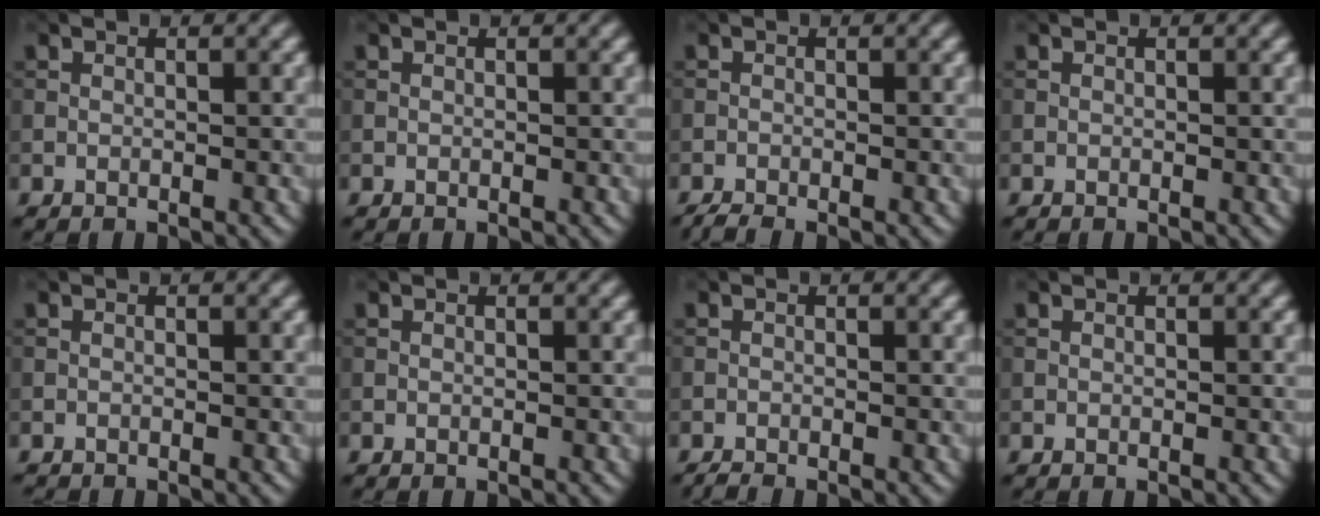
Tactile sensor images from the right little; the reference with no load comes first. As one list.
[{"total": 0.0}, {"total": 1.3, "force": [-1.2, 0.1, 0.5], "torque": [-0.009, -0.005, -0.028]}, {"total": 0.0}, {"total": 0.6, "force": [-0.6, 0.0, 0.0], "torque": [0.003, -0.003, -0.013]}, {"total": 0.0}, {"total": 0.8, "force": [-0.8, 0.0, 0.2], "torque": [0.000, -0.002, -0.019]}, {"total": 0.0}]